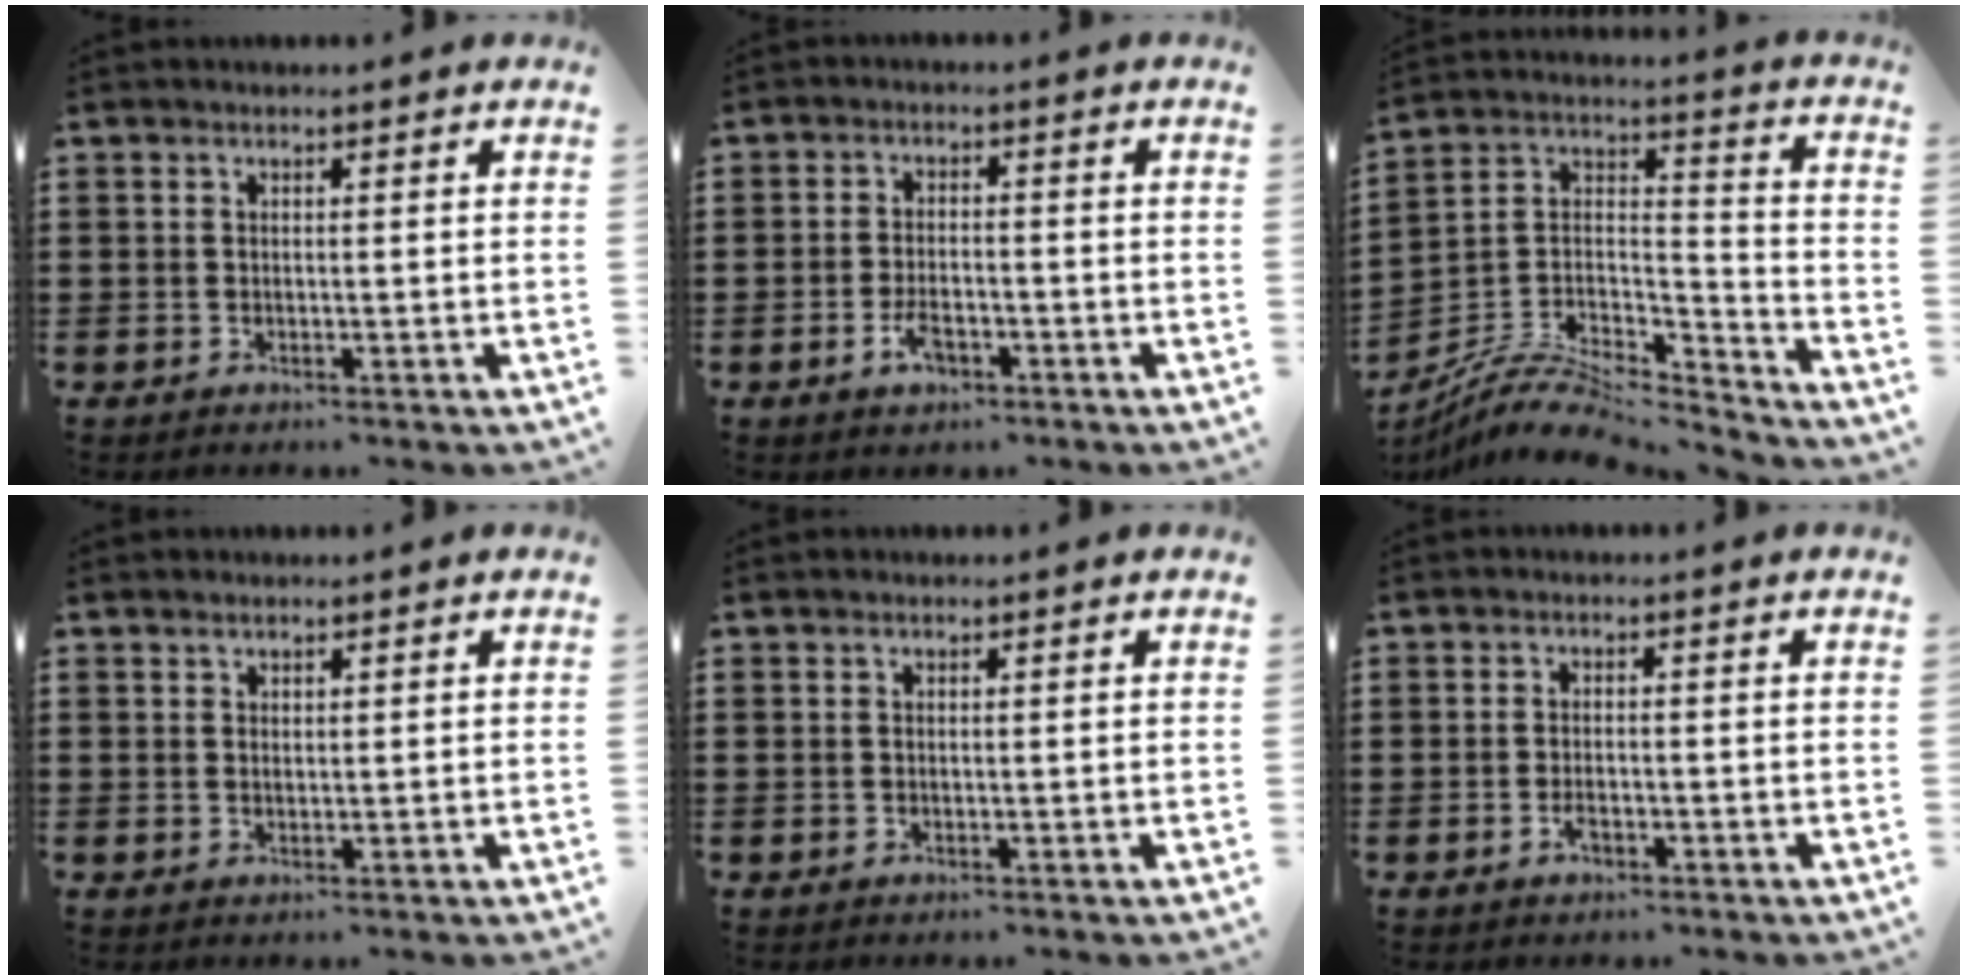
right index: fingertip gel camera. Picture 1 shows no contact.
{"total": 3.2, "force": [-1.7, 1.5, 2.3], "torque": [-0.047, 0.000, -0.034]}
{"total": 8.6, "force": [-7.0, 3.2, 3.8], "torque": [-0.081, 0.010, -0.138]}
{"total": 0.9, "force": [0.7, 0.4, 0.3], "torque": [-0.006, 0.001, 0.013]}
{"total": 0.0}
{"total": 1.7, "force": [-1.0, 0.8, 1.2], "torque": [-0.023, -0.001, -0.017]}